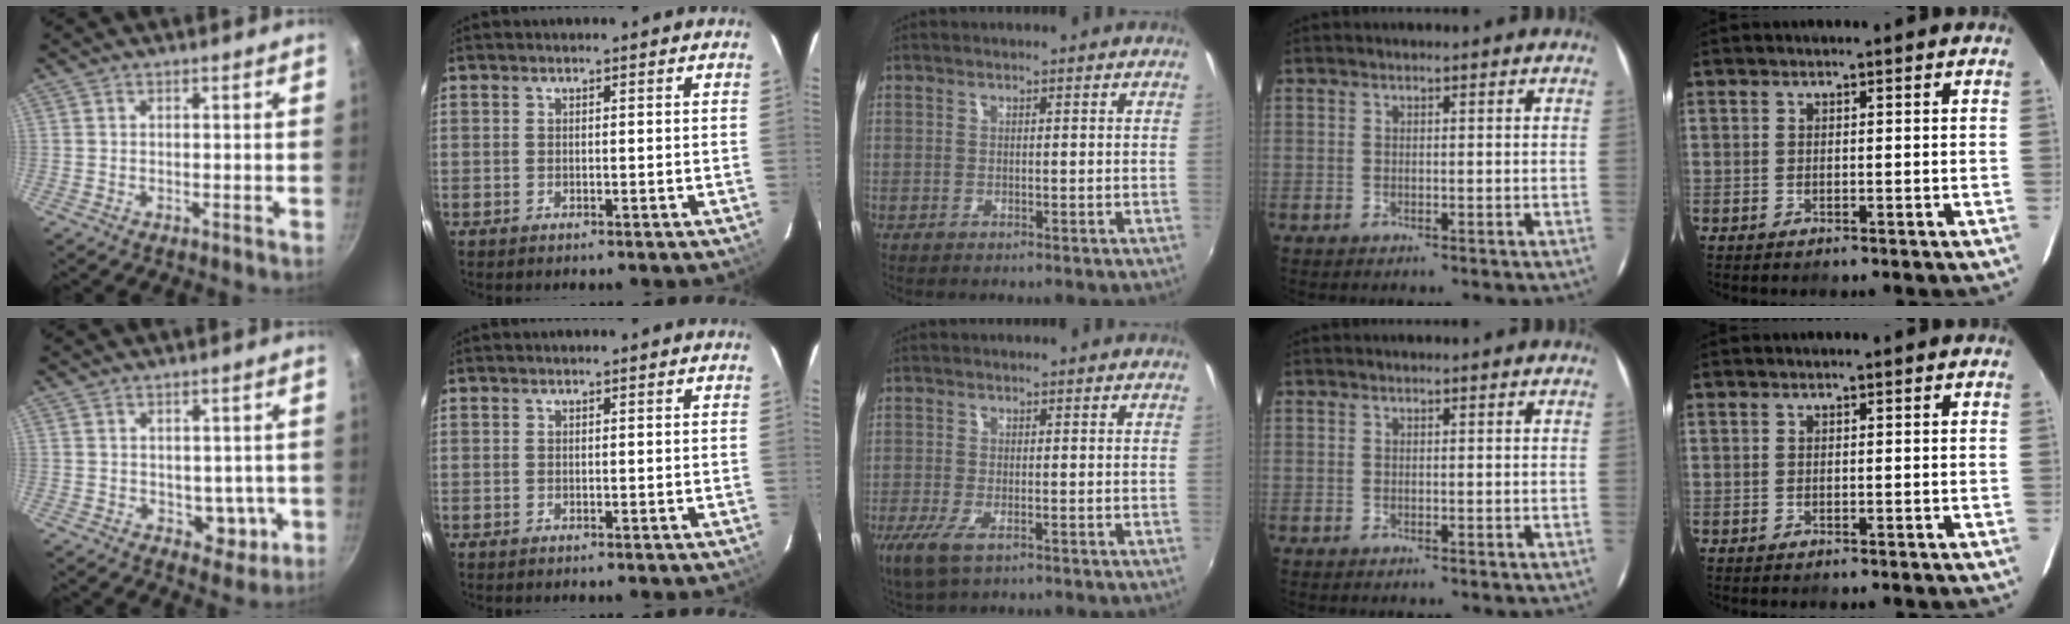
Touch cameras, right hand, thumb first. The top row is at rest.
{"thumb": {"total": 5.5, "force": [-0.4, 4.0, 3.8], "torque": [-0.015, 0.002, 0.003]}, "middle": {"total": 5.8, "force": [-3.1, 2.2, 4.3], "torque": [-0.099, -0.023, -0.056]}}